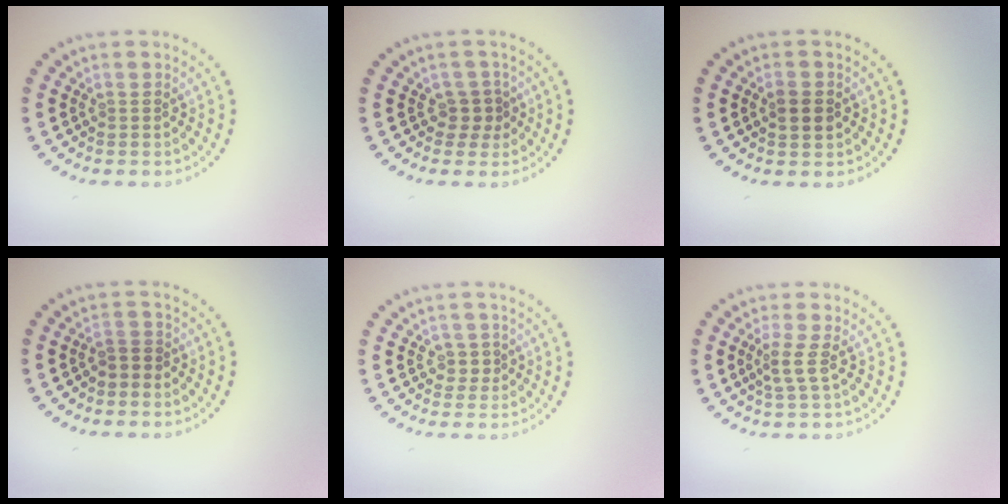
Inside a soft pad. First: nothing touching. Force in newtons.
{"total": 1.7, "press": 1.4, "slide": 1.1}
{"total": 1.7, "press": 1.7, "slide": 0.1}
{"total": 1.4, "press": 1.1, "slide": 0.8}
{"total": 1.2, "press": 0.9, "slide": 0.7}
{"total": 1.7, "press": 1.3, "slide": 1.2}